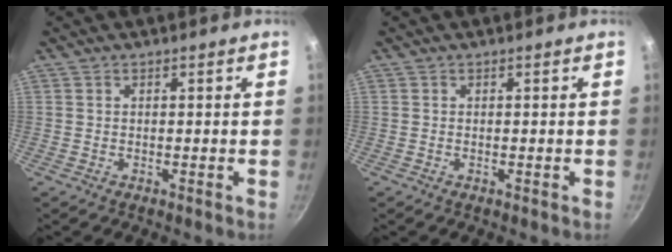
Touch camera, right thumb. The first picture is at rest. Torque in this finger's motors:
{"motor_torque": [-0.38, -0.11, -0.17, -0.14, 0.04]}